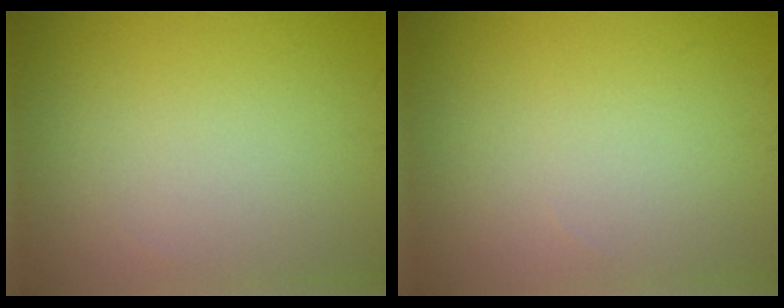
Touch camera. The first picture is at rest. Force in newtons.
{"total": 0.0}